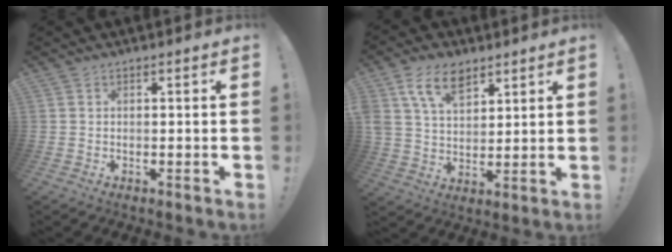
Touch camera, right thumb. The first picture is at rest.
{"total": 11.8, "force": [7.1, 6.9, 6.3], "torque": [-0.118, -0.023, 0.138]}